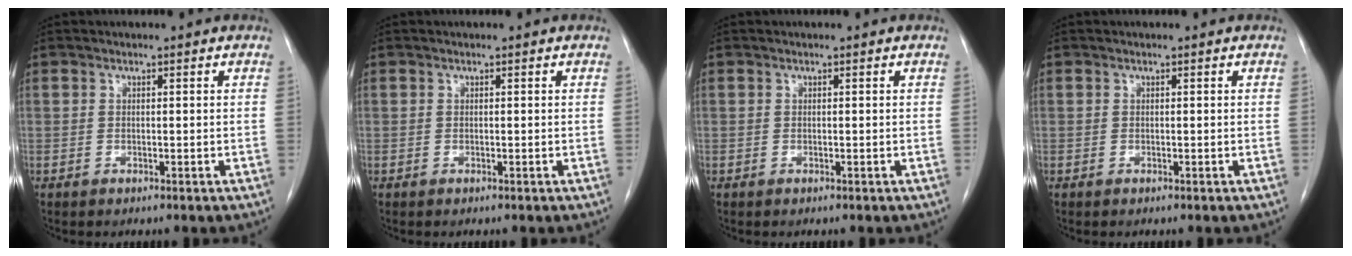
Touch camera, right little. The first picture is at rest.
{"total": 0.0}
{"total": 0.0}
{"total": 0.0}